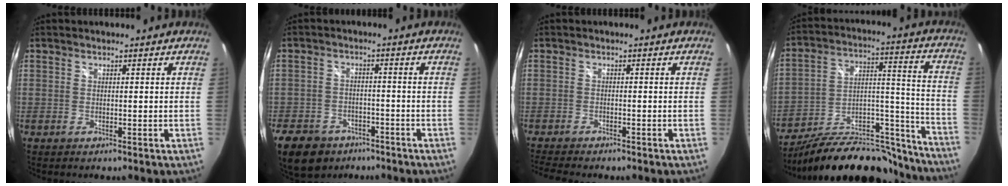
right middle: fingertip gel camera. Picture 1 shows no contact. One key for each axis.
{"total": 13.7, "fx": -9.0, "fy": 8.7, "fz": 5.6, "tx": -0.151, "ty": 0.003, "tz": -0.134}
{"total": 6.3, "fx": -5.7, "fy": 1.1, "fz": 2.5, "tx": -0.066, "ty": -0.019, "tz": -0.093}
{"total": 25.8, "fx": -21.5, "fy": 9.1, "fz": 11.1, "tx": -0.153, "ty": 0.053, "tz": -0.306}